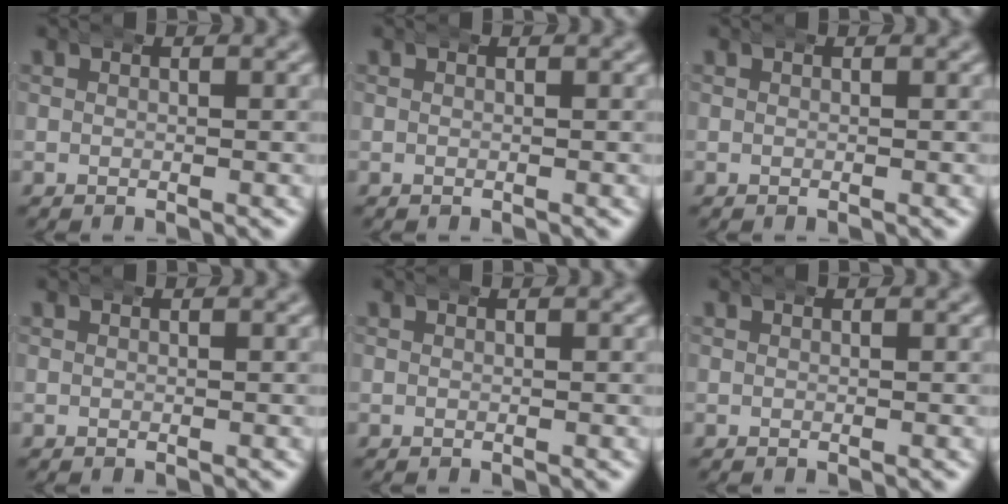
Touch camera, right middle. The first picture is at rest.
{"total": 0.0}
{"total": 0.0}
{"total": 0.0}
{"total": 0.0}
{"total": 0.0}